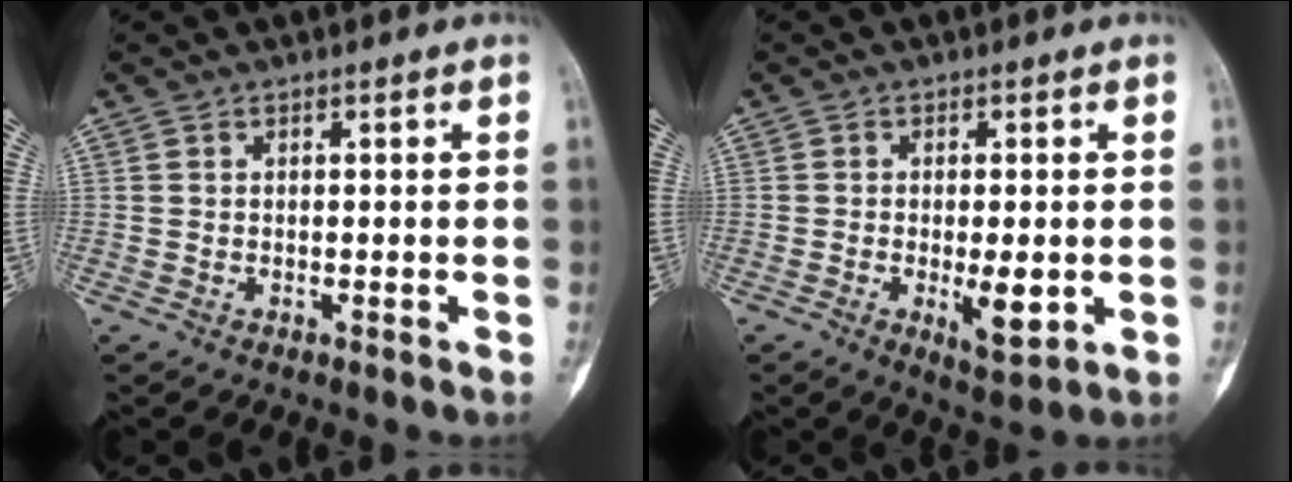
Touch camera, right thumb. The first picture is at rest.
{"total": 5.8, "force": [-1.0, 2.3, 5.2], "torque": [-0.075, -0.012, -0.011]}